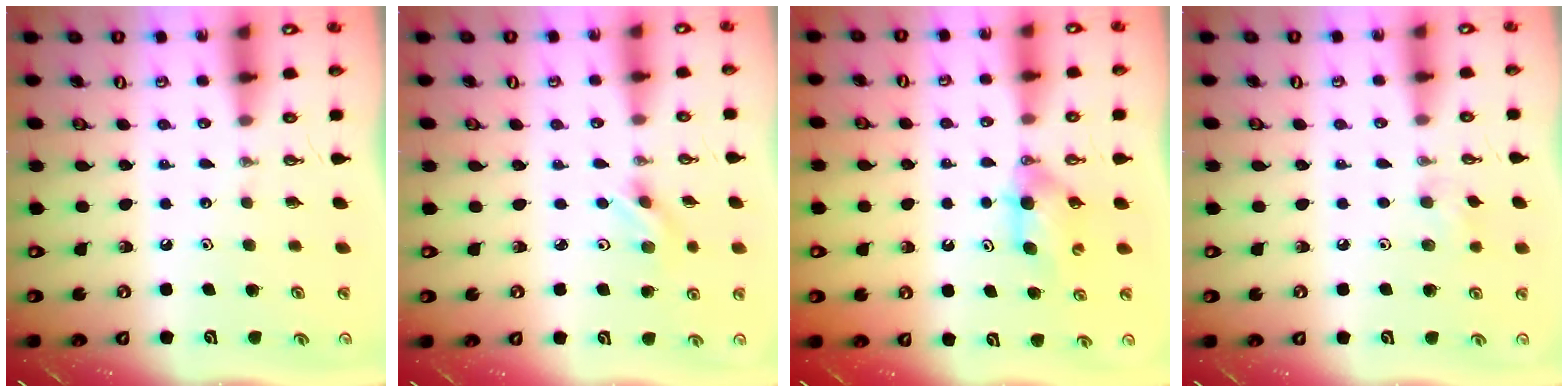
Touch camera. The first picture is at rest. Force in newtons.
{"total": 2.2, "press": 2.1, "slide": 0.6}
{"total": 4.5, "press": 4.3, "slide": 1.4}
{"total": 6.1, "press": 6.0, "slide": 0.9}